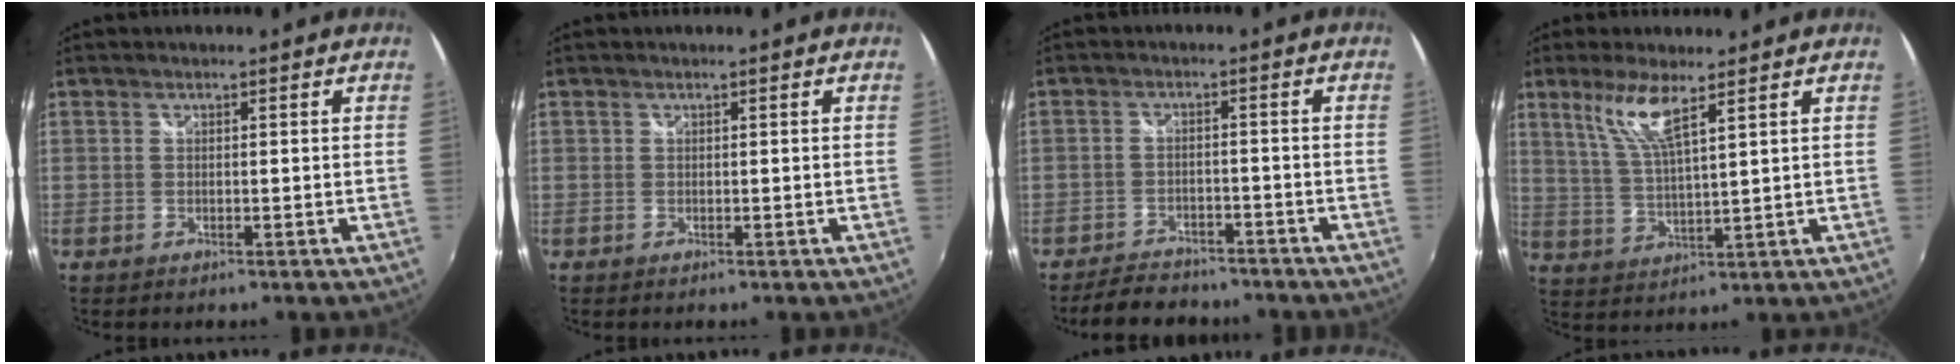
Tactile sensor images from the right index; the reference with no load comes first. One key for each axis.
{"total": 0.0}
{"total": 7.9, "fx": -6.8, "fy": 3.4, "fz": 2.3, "tx": -0.067, "ty": 0.006, "tz": -0.100}
{"total": 7.5, "fx": 4.6, "fy": 0.8, "fz": 5.9, "tx": -0.124, "ty": -0.005, "tz": 0.098}